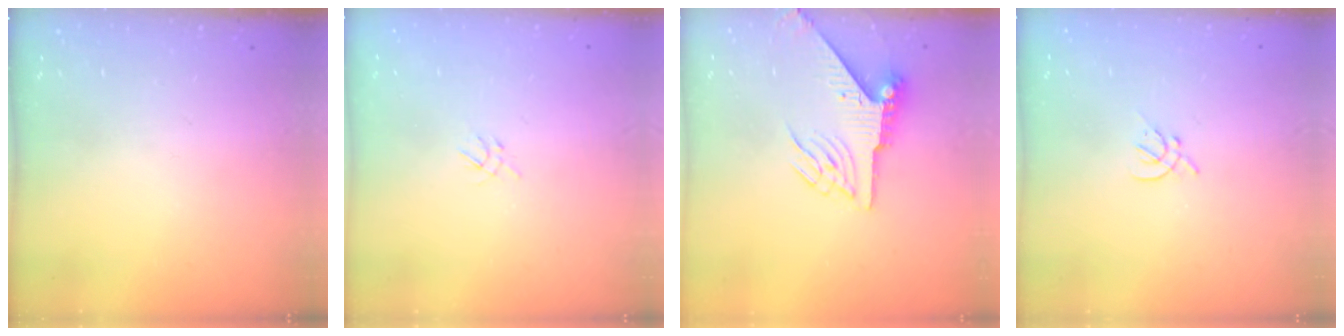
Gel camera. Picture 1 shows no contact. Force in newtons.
{"total": 2.2, "press": 2.2, "slide": 0.5}
{"total": 5.9, "press": 5.8, "slide": 0.7}
{"total": 2.2, "press": 2.1, "slide": 0.6}